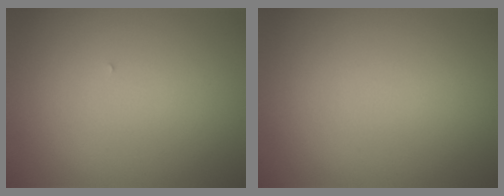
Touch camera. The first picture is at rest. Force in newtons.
{"total": 0.0}